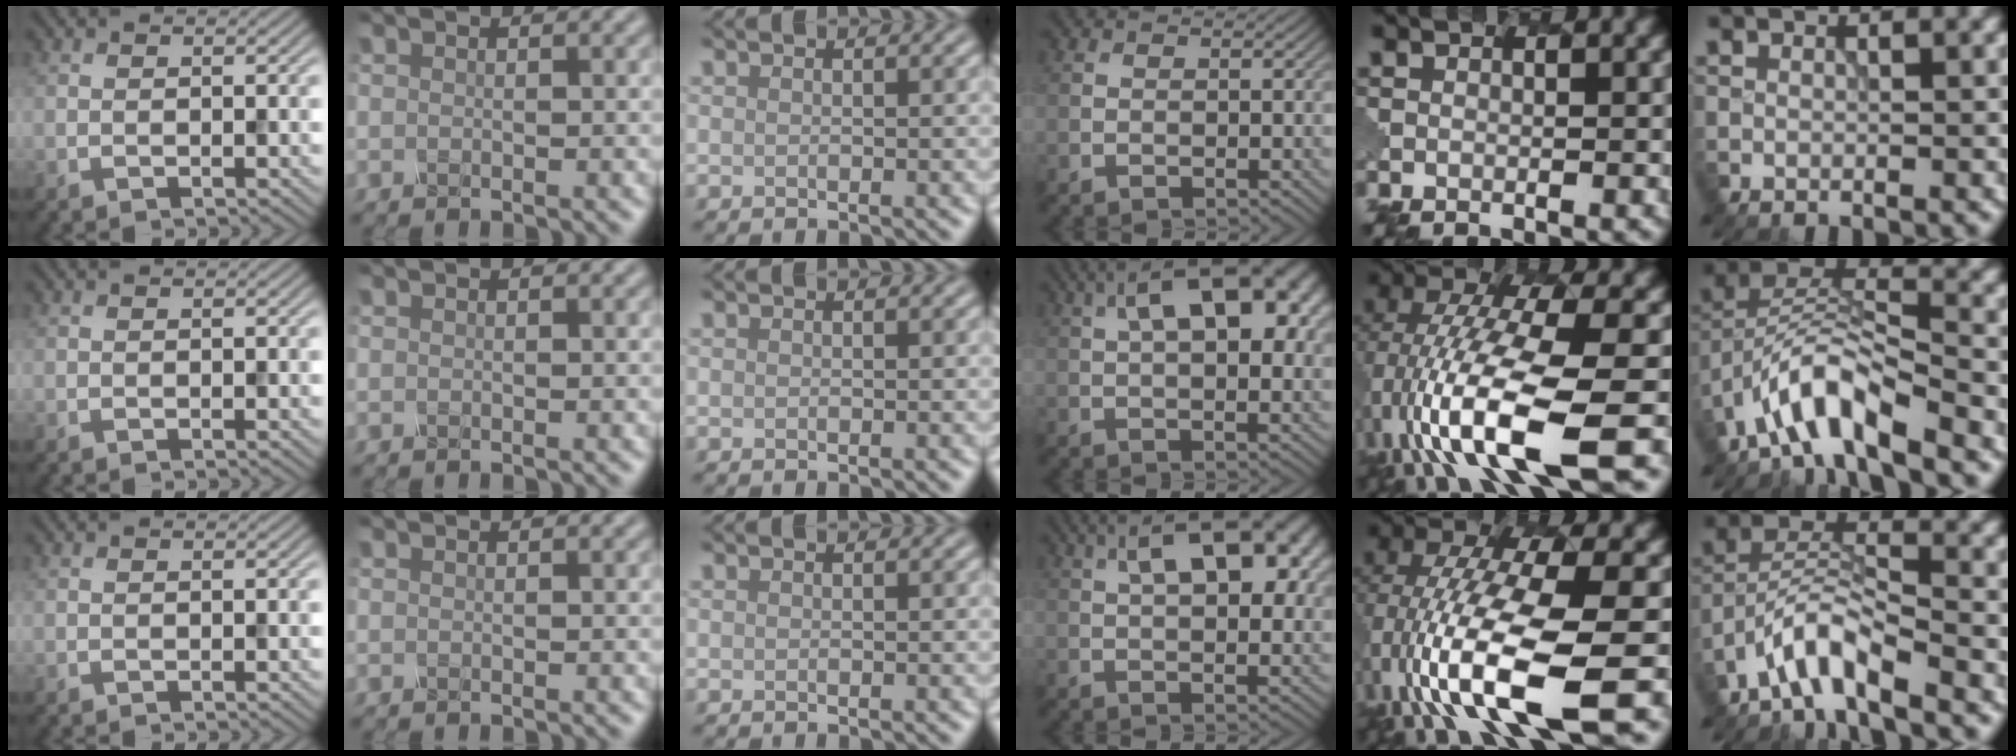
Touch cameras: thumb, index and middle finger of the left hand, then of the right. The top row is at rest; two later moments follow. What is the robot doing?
{"motion": "shake", "object": "salt shaker"}